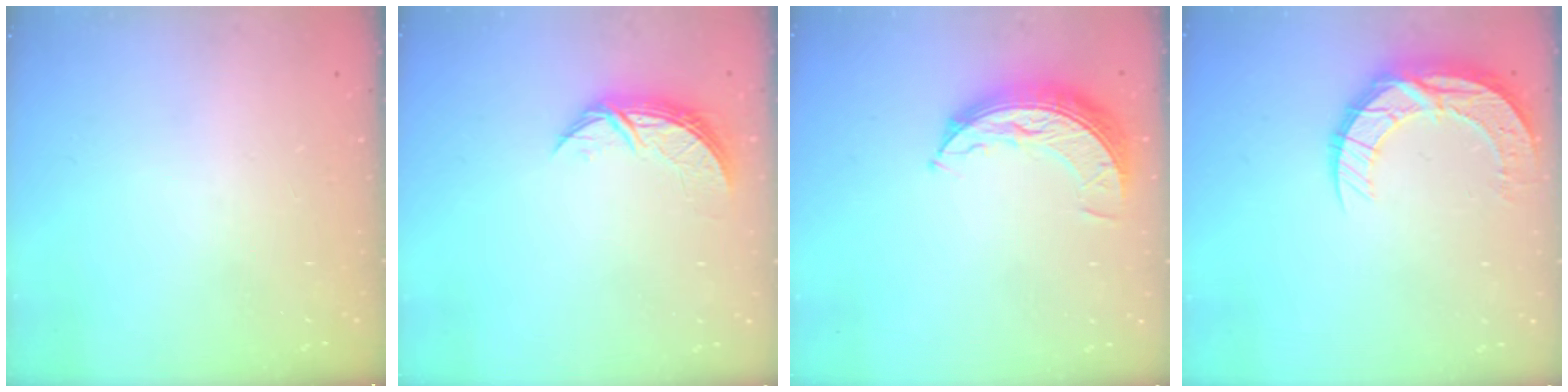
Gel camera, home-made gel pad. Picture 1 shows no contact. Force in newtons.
{"total": 7.3, "press": 7.3, "slide": 0.5}
{"total": 8.7, "press": 8.7, "slide": 0.6}
{"total": 10.6, "press": 10.6, "slide": 0.7}